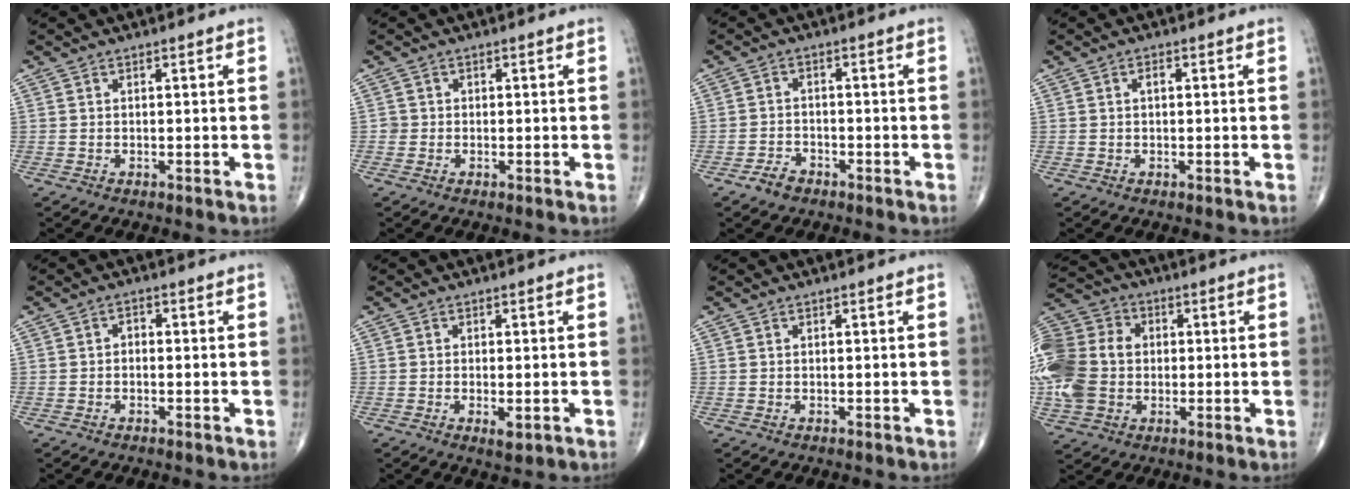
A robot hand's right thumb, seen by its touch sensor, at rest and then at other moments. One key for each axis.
{"total": 1.2, "fx": -0.2, "fy": 1.2, "fz": 0.0, "tx": 0.008, "ty": 0.006, "tz": -0.006}
{"total": 3.2, "fx": -2.3, "fy": 1.9, "fz": 1.1, "tx": -0.019, "ty": 0.014, "tz": -0.039}
{"total": 1.3, "fx": 0.2, "fy": 0.7, "fz": 1.0, "tx": -0.017, "ty": 0.004, "tz": 0.002}
{"total": 1.4, "fx": -0.3, "fy": 1.1, "fz": 0.9, "tx": -0.007, "ty": 0.008, "tz": -0.010}
{"total": 2.6, "fx": -0.8, "fy": 0.9, "fz": 2.2, "tx": -0.040, "ty": -0.006, "tz": -0.012}
{"total": 0.0}
{"total": 20.3, "fx": -0.1, "fy": 15.8, "fz": 12.7, "tx": -0.297, "ty": 0.028, "tz": -0.001}